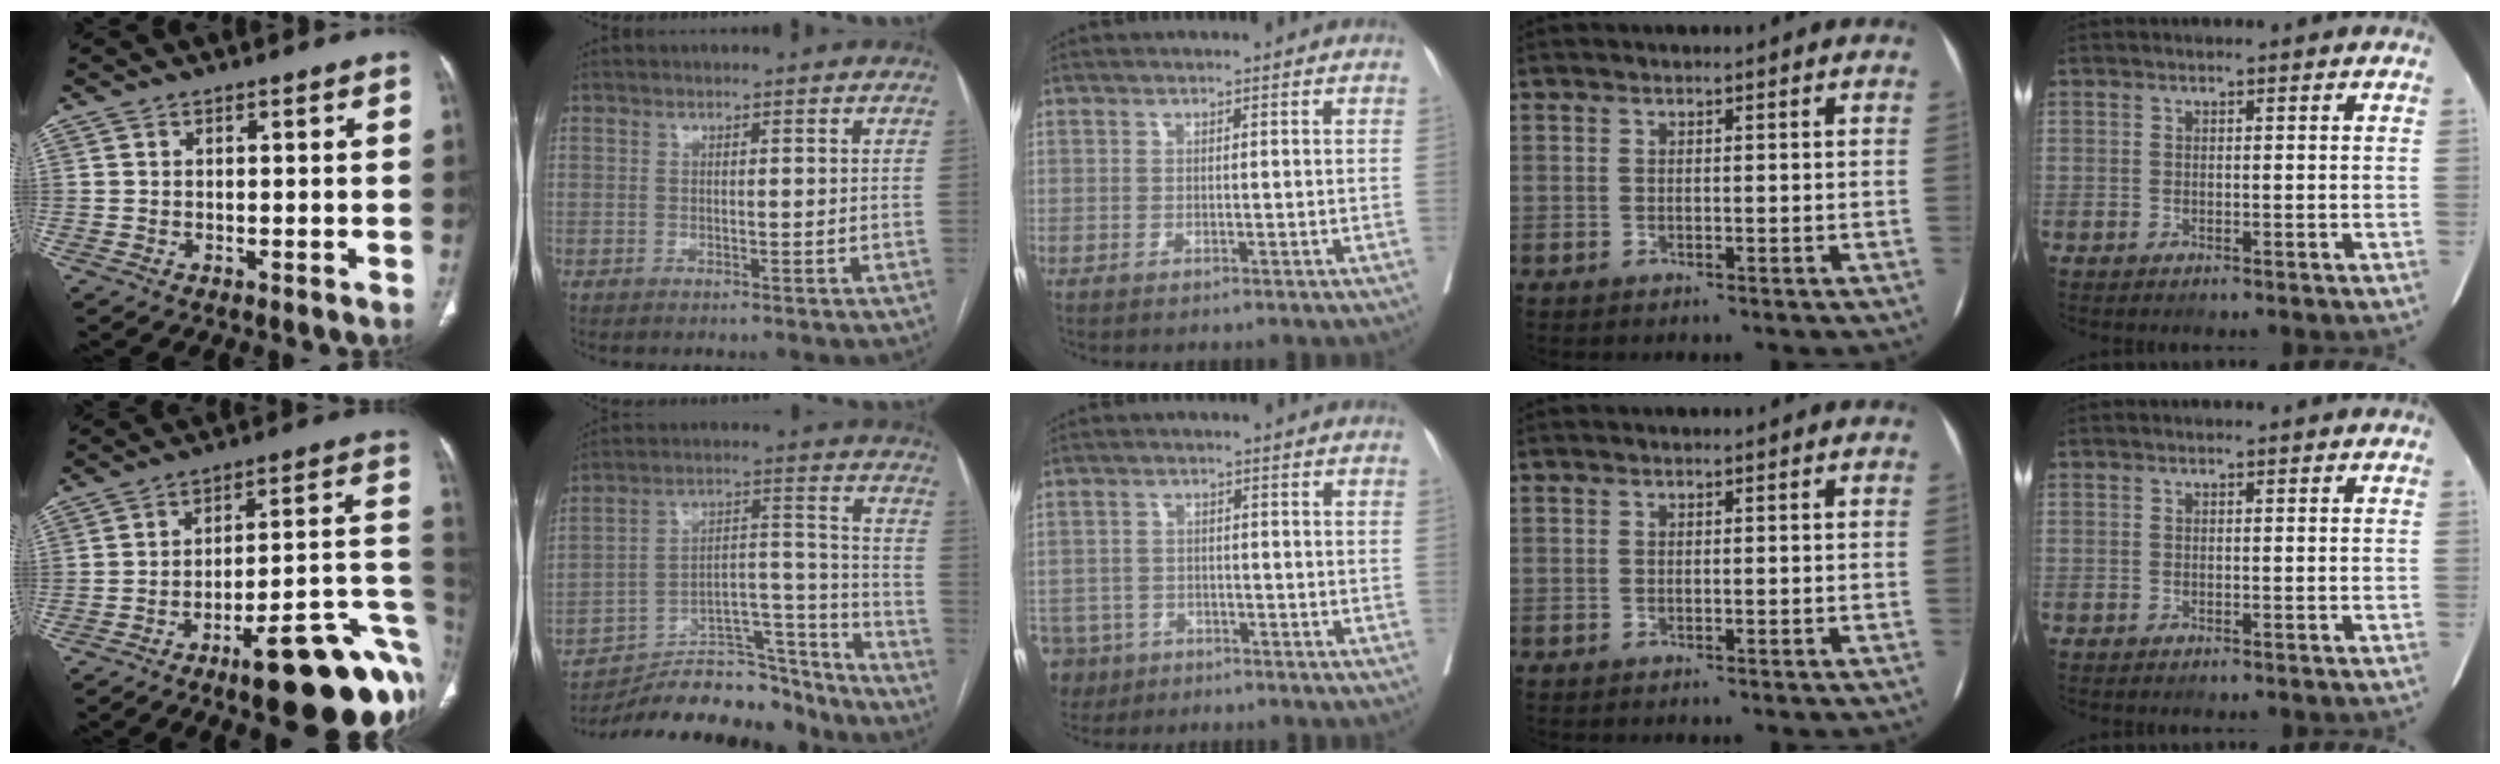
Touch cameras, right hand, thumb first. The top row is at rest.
{"thumb": {"total": 24.1, "force": [-10.5, 6.4, 20.7], "torque": [-0.183, 0.070, -0.143]}, "index": {"total": 23.8, "force": [-21.7, 6.0, 7.6], "torque": [-0.109, 0.034, -0.328]}, "middle": {"total": 9.5, "force": [-6.1, 7.0, 2.1], "torque": [-0.071, -0.008, -0.100]}}